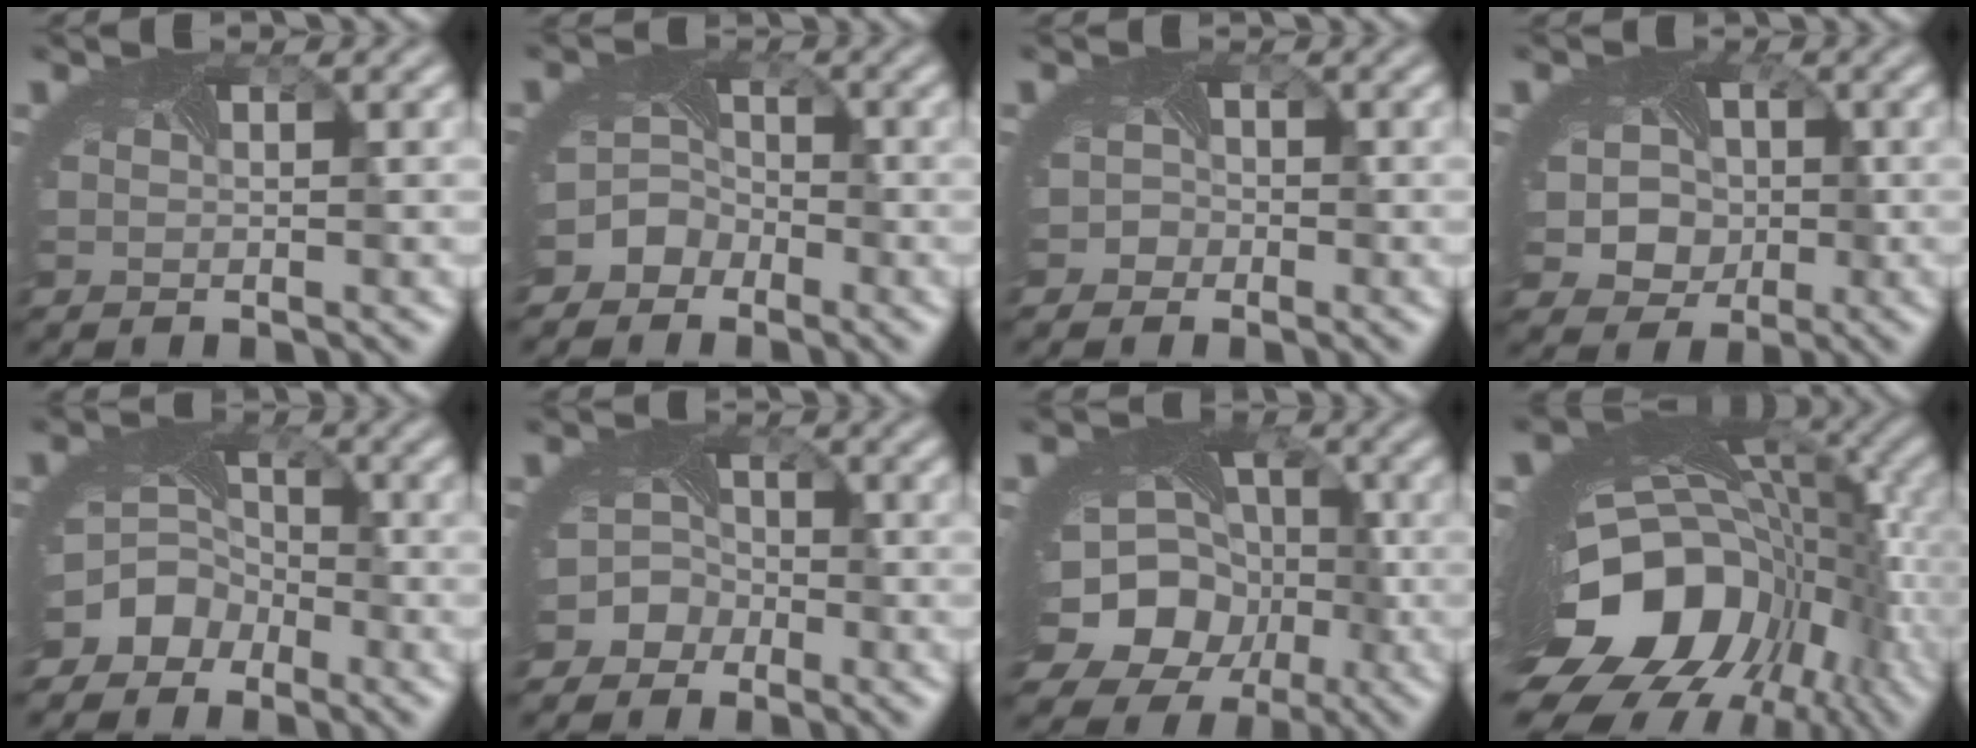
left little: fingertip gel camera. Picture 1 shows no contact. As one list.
[{"total": 3.8, "force": [-2.5, 2.9, 0.5], "torque": [0.022, 0.005, -0.047]}, {"total": 2.0, "force": [-1.3, 1.5, 0.0], "torque": [0.014, 0.001, -0.020]}, {"total": 8.1, "force": [-1.0, 7.0, 3.9], "torque": [-0.049, -0.006, -0.034]}, {"total": 6.6, "force": [-3.9, 5.2, 1.5], "torque": [-0.016, -0.006, -0.066]}, {"total": 5.0, "force": [-3.0, 3.9, 0.5], "torque": [0.015, 0.001, -0.056]}, {"total": 14.9, "force": [-4.4, 12.4, 7.0], "torque": [-0.123, -0.034, -0.078]}, {"total": 17.5, "force": [-5.0, 11.7, 12.0], "torque": [-0.229, -0.051, -0.065]}]